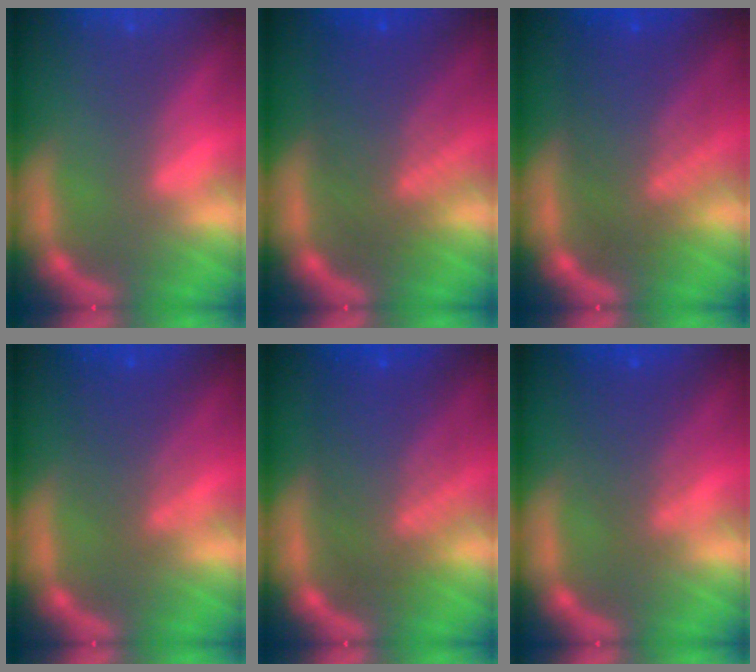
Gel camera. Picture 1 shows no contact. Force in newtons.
{"total": 7.6}
{"total": 8.0}
{"total": 4.6}
{"total": 8.0}
{"total": 4.1}